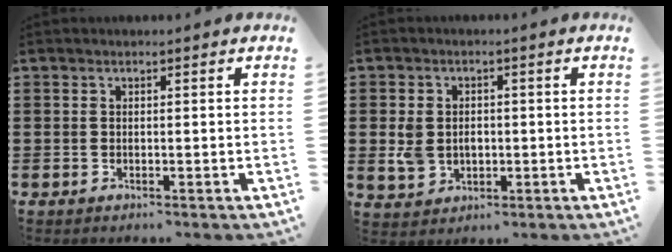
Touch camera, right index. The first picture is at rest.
{"total": 4.2, "force": [-0.1, 3.3, 2.6], "torque": [-0.071, 0.005, -0.007]}